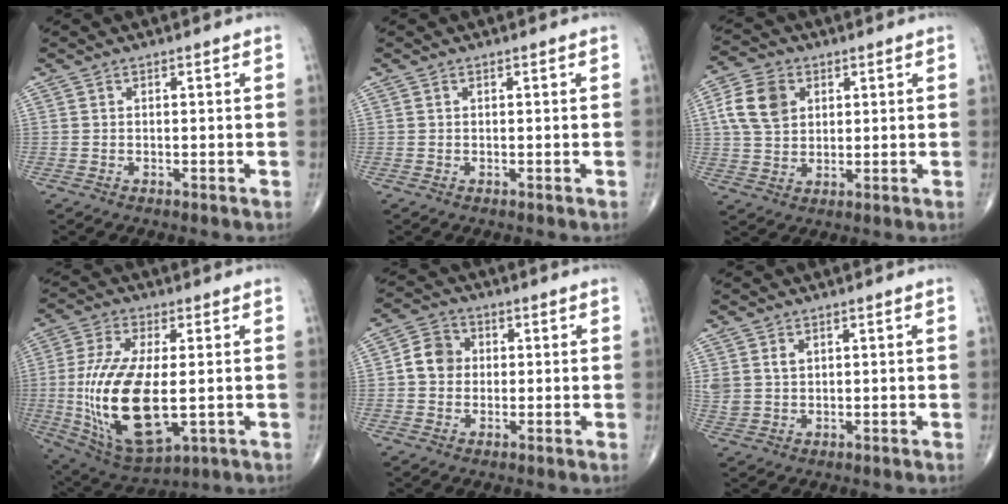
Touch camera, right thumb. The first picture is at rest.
{"total": 0.0}
{"total": 9.0, "force": [2.6, 6.6, 5.5], "torque": [-0.096, 0.001, 0.049]}
{"total": 20.4, "force": [-1.9, 9.1, 18.1], "torque": [-0.374, -0.018, -0.013]}
{"total": 5.9, "force": [0.3, 5.1, 2.9], "torque": [-0.038, 0.012, -0.003]}
{"total": 3.9, "force": [1.4, 2.9, 2.1], "torque": [-0.039, -0.002, 0.037]}